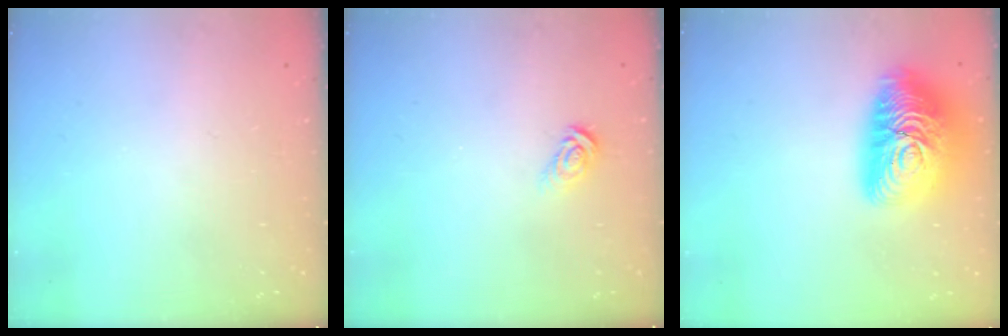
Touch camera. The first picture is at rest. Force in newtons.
{"total": 5.6, "press": 5.6, "slide": 0.5}
{"total": 20.7, "press": 20.7, "slide": 1.1}